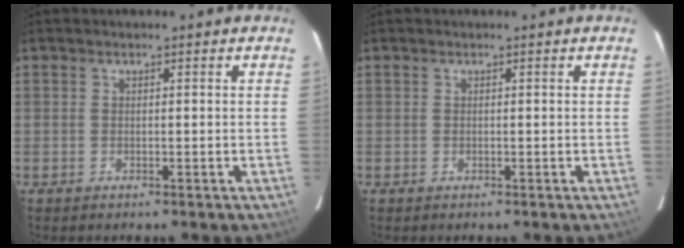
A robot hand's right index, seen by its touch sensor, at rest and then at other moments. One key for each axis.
{"total": 0.0}